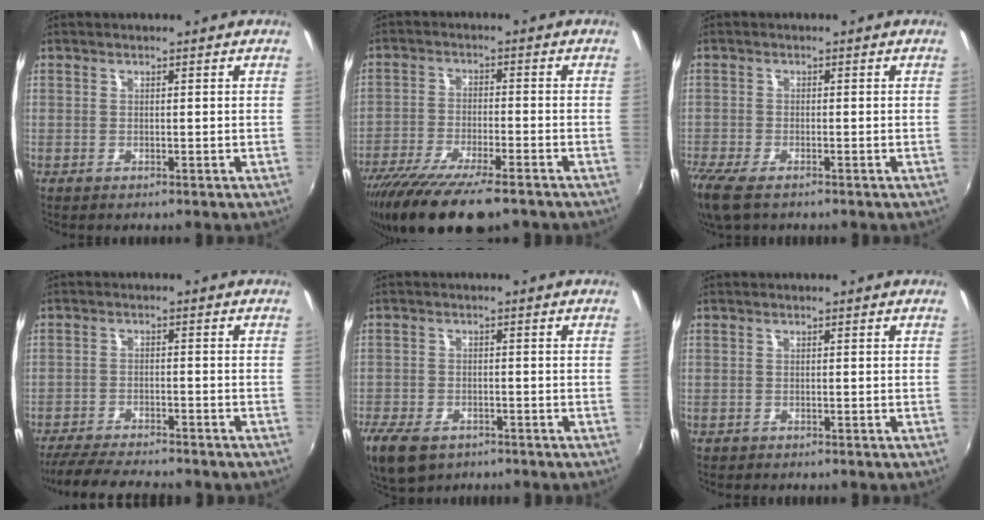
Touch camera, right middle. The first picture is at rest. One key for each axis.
{"total": 15.5, "fx": -11.9, "fy": 3.1, "fz": 9.5, "tx": -0.195, "ty": -0.049, "tz": -0.201}
{"total": 7.6, "fx": -5.5, "fy": 2.4, "fz": 4.7, "tx": -0.118, "ty": -0.034, "tz": -0.107}
{"total": 11.4, "fx": -10.2, "fy": 1.7, "fz": 5.0, "tx": -0.116, "ty": -0.023, "tz": -0.162}
{"total": 9.3, "fx": -6.2, "fy": 4.9, "fz": 4.9, "tx": -0.126, "ty": -0.025, "tz": -0.112}
{"total": 0.7, "fx": -0.6, "fy": 0.2, "fz": 0.1, "tx": -0.006, "ty": 0.000, "tz": -0.009}